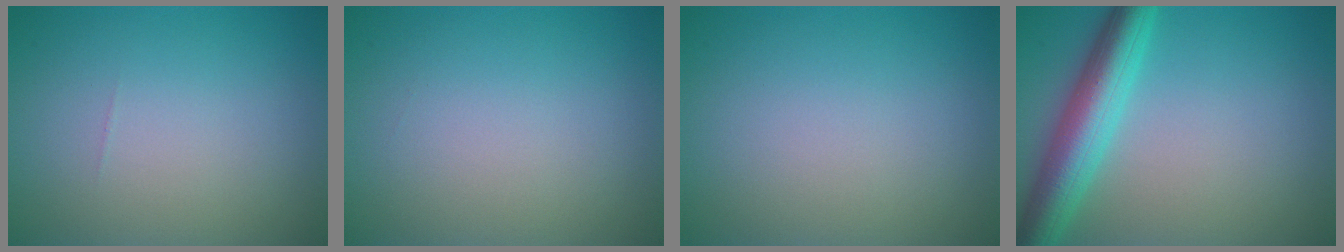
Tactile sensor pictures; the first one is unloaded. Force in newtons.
{"total": 0.0}
{"total": 0.0}
{"total": 6.2, "press": 6.2, "slide": 0.3}